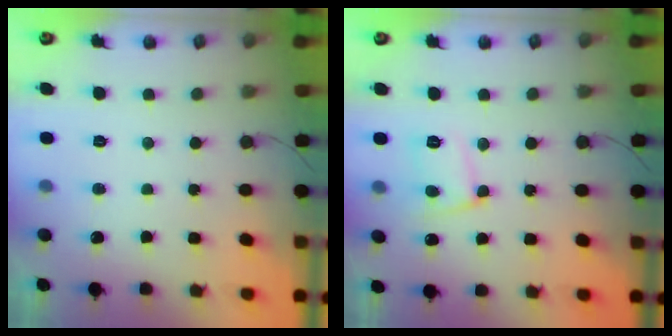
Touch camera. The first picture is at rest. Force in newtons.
{"total": 10.4, "press": 10.4, "slide": 0.9}